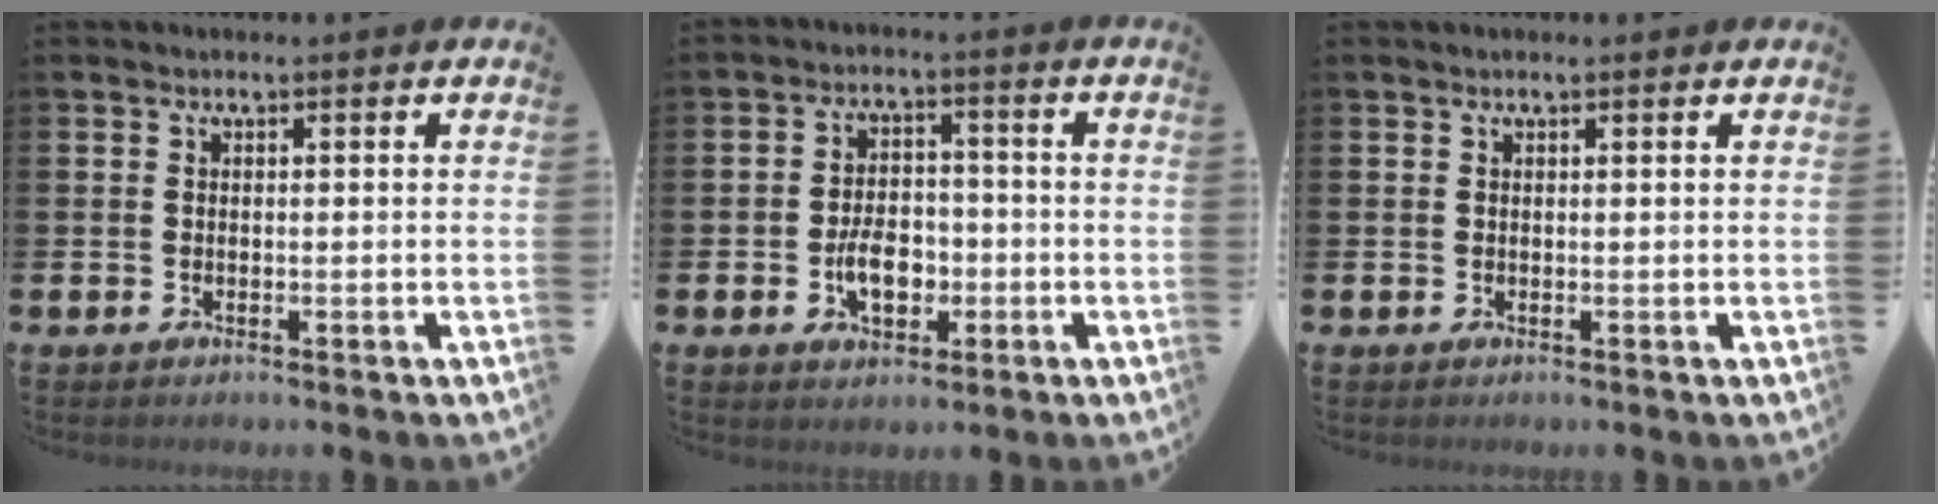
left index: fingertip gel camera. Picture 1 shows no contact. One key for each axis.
{"total": 5.4, "fx": -1.6, "fy": 3.4, "fz": 3.8, "tx": -0.049, "ty": 0.002, "tz": -0.033}
{"total": 0.6, "fx": 0.5, "fy": 0.1, "fz": 0.3, "tx": -0.003, "ty": 0.000, "tz": 0.008}